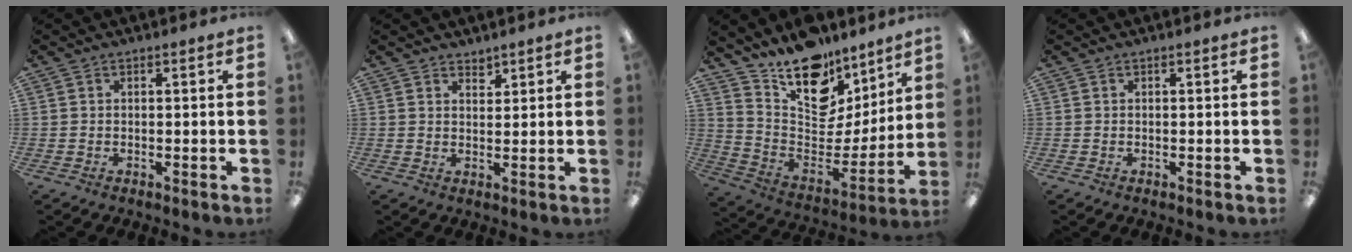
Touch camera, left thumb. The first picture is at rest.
{"total": 2.3, "force": [2.2, 0.7, 0.0], "torque": [0.007, -0.014, 0.040]}
{"total": 17.3, "force": [13.0, 9.1, 6.8], "torque": [-0.110, -0.108, 0.234]}
{"total": 0.0}